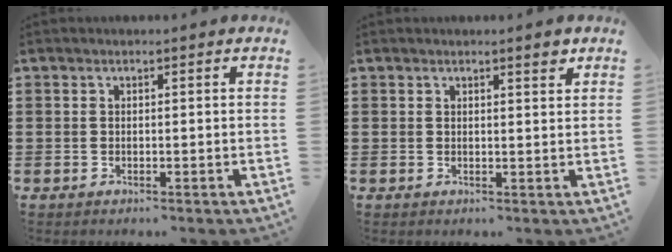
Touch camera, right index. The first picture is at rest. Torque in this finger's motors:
{"motor_torque": [0.06, 0.01, 0.01, 0.03]}